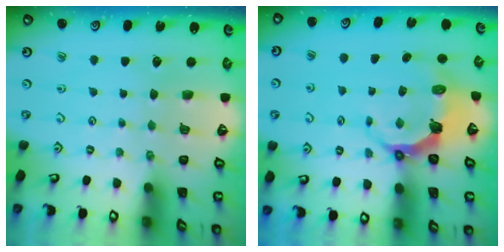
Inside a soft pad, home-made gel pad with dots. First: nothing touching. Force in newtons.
{"total": 7.3, "press": 5.5, "slide": 4.8}